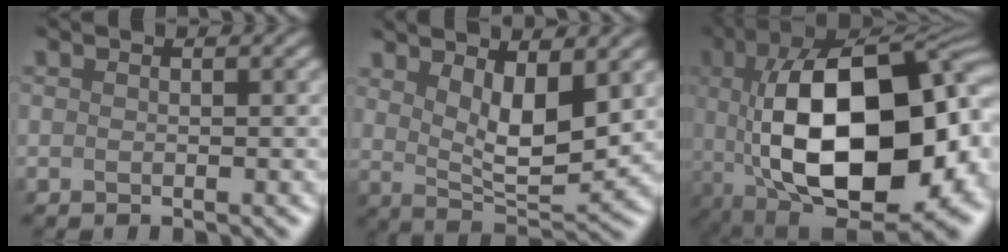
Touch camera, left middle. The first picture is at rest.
{"total": 4.7, "force": [2.1, 1.5, 4.0], "torque": [-0.075, -0.013, 0.047]}
{"total": 18.4, "force": [-0.2, 9.3, 15.8], "torque": [-0.251, -0.022, 0.021]}